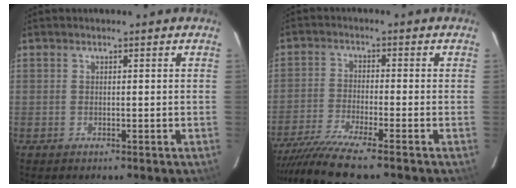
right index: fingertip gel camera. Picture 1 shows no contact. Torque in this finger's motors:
{"motor_torque": [1.06, -1.07, 0.56, 0.13]}